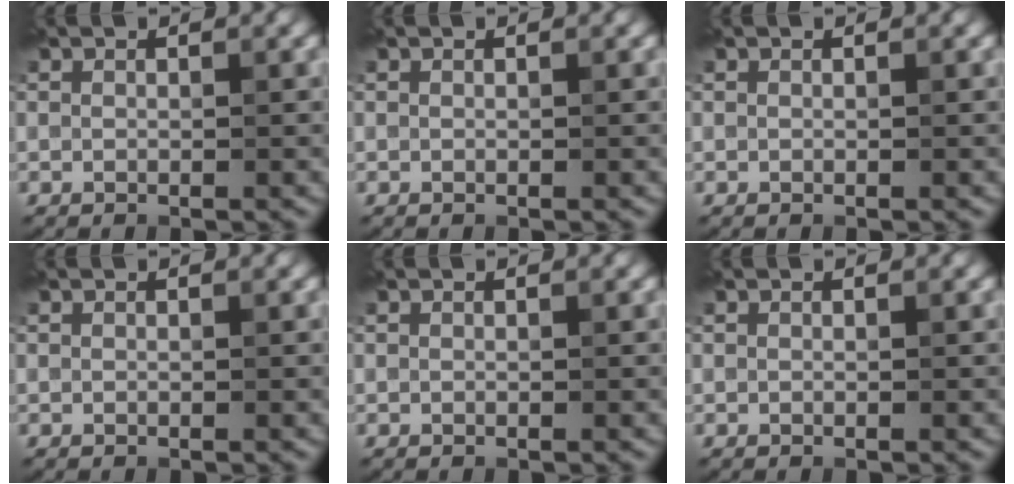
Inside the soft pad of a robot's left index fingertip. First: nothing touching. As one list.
[{"total": 0.0}, {"total": 0.0}, {"total": 0.0}, {"total": 0.0}, {"total": 0.0}]